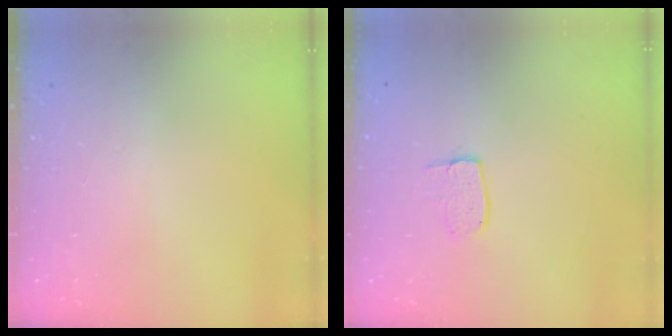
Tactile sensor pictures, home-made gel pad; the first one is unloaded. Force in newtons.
{"total": 5.6, "press": 5.6, "slide": 0.3}